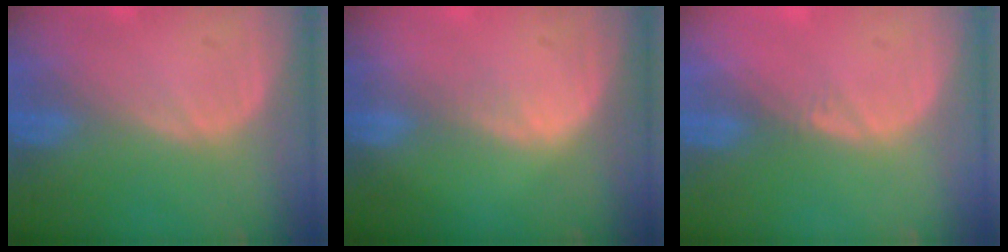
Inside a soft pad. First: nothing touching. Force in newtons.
{"total": 0.9, "press": 0.9, "slide": 0.1}
{"total": 0.5, "press": 0.5, "slide": 0.2}